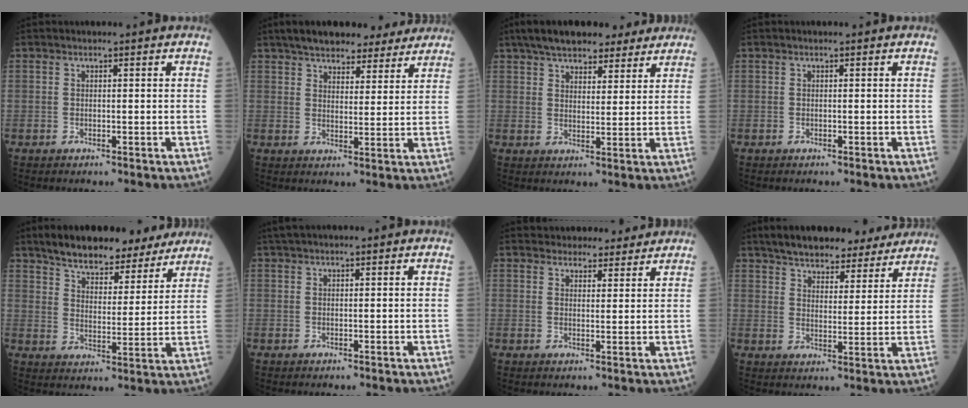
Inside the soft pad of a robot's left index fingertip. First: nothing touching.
{"total": 14.3, "force": [12.1, 4.8, 5.8], "torque": [-0.074, 0.030, 0.166]}
{"total": 13.6, "force": [10.9, 5.0, 6.3], "torque": [-0.091, 0.038, 0.159]}
{"total": 0.0}
{"total": 15.6, "force": [13.5, 4.7, 6.4], "torque": [-0.082, 0.012, 0.197]}
{"total": 1.9, "force": [1.6, 0.1, 1.0], "torque": [-0.017, 0.025, 0.029]}
{"total": 8.3, "force": [7.8, 2.7, 1.1], "torque": [0.006, 0.017, 0.094]}
{"total": 18.2, "force": [16.1, 5.2, 6.8], "torque": [-0.098, 0.014, 0.222]}